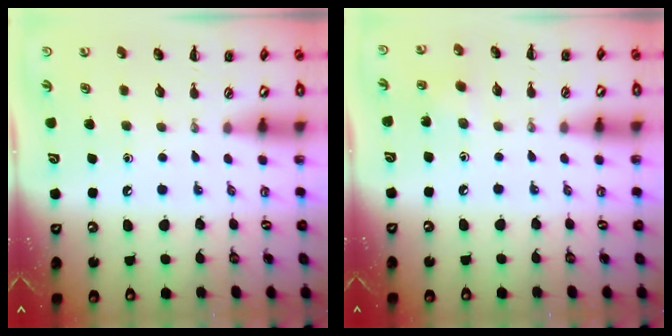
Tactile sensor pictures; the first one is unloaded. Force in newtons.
{"total": 2.6, "press": 2.5, "slide": 0.9}